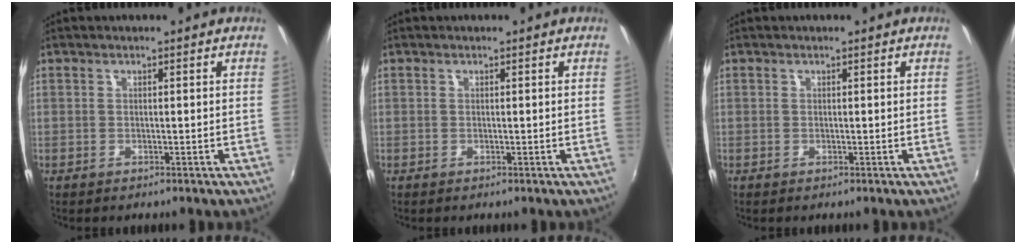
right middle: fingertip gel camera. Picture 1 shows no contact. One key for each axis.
{"total": 0.0}
{"total": 0.0}